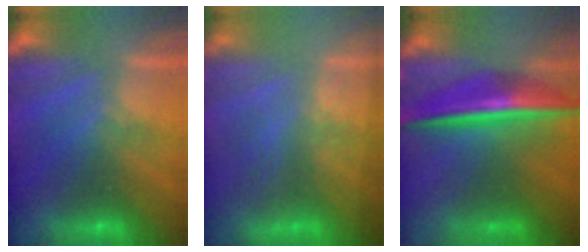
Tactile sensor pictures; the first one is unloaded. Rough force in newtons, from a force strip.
{"total": 2.9}
{"total": 6.9}